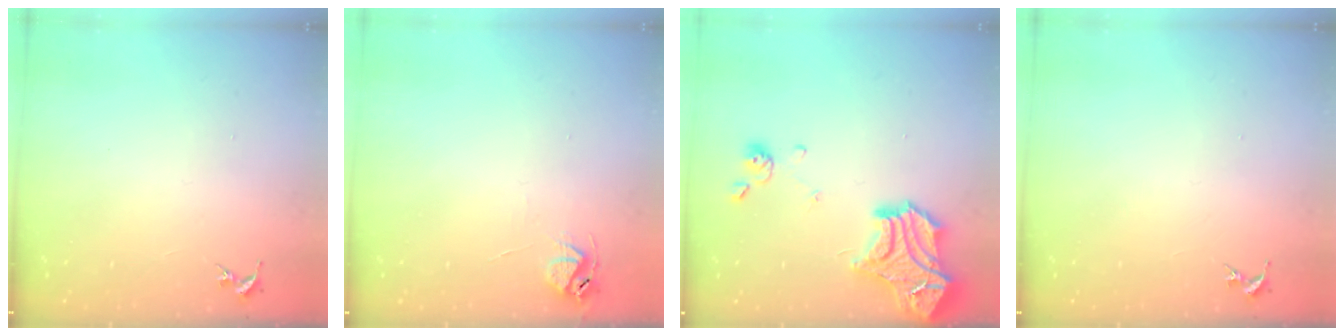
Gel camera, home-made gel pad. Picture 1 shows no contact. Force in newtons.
{"total": 5.8, "press": 5.7, "slide": 0.6}
{"total": 20.6, "press": 20.5, "slide": 1.8}
{"total": 0.0}